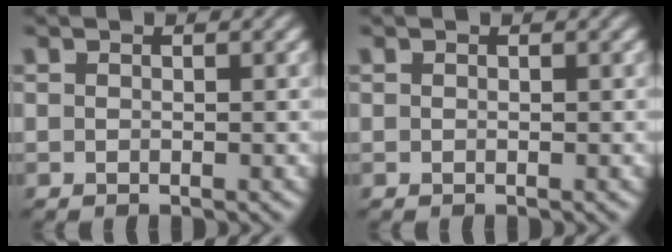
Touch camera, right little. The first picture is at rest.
{"total": 0.0}